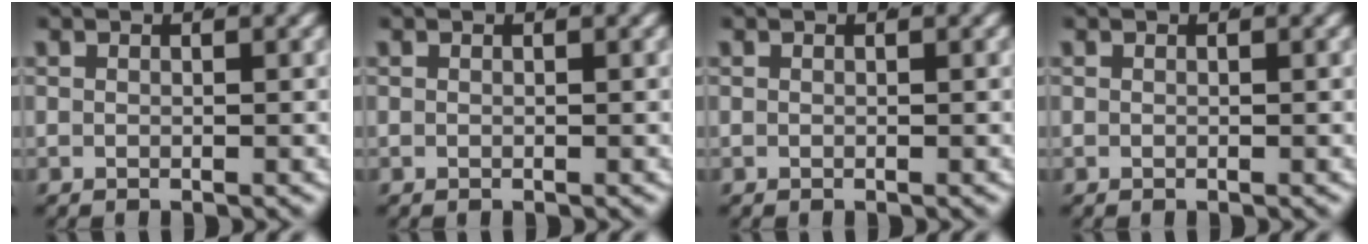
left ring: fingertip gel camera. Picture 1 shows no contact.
{"total": 0.0}
{"total": 0.0}
{"total": 0.0}